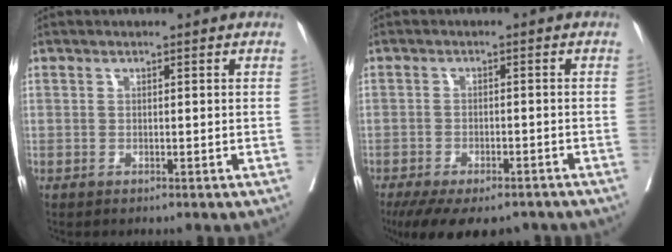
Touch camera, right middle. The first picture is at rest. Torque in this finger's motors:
{"motor_torque": [1.10, -1.04, 0.26, 0.07]}